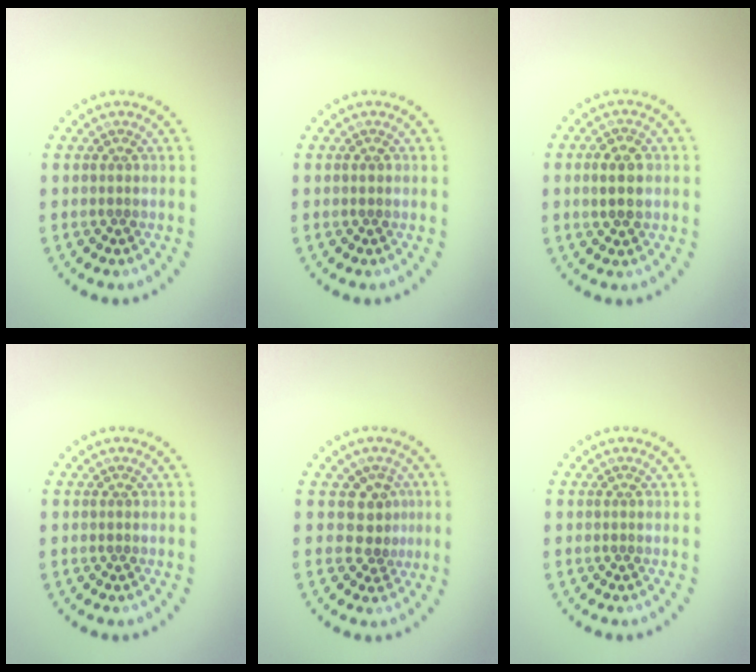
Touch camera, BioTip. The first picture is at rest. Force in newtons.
{"total": 0.6, "press": 0.6, "slide": 0.1}
{"total": 2.8, "press": 2.8, "slide": 0.2}
{"total": 0.0}
{"total": 2.6, "press": 2.0, "slide": 1.6}
{"total": 0.0}